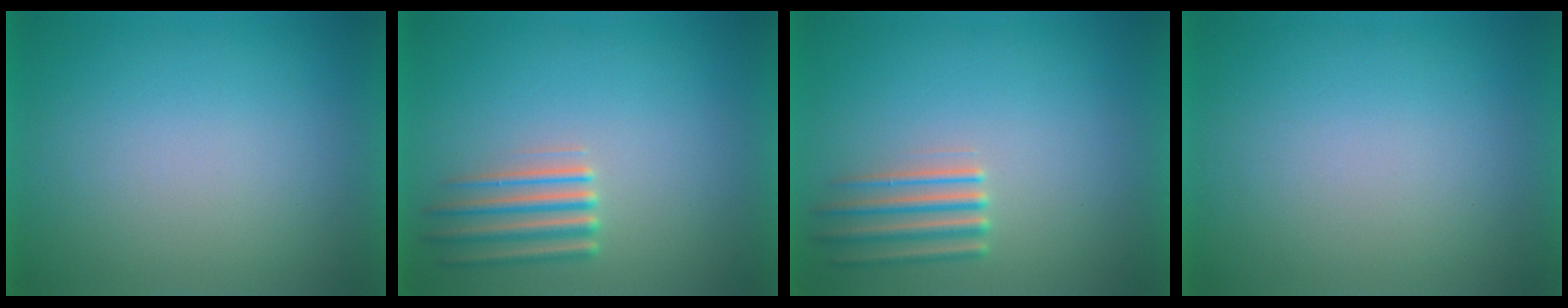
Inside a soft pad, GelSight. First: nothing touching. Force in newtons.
{"total": 2.3}
{"total": 2.2}
{"total": 0.0}